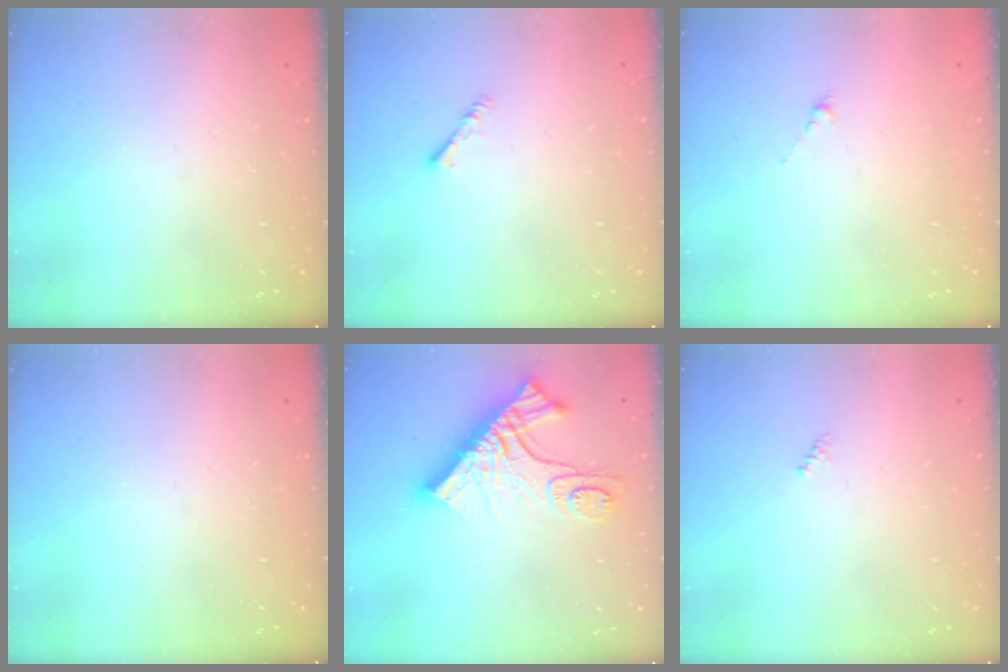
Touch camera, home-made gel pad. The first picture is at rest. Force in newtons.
{"total": 1.9, "press": 1.9, "slide": 0.4}
{"total": 0.0}
{"total": 0.0}
{"total": 16.3, "press": 16.3, "slide": 1.4}
{"total": 0.0}